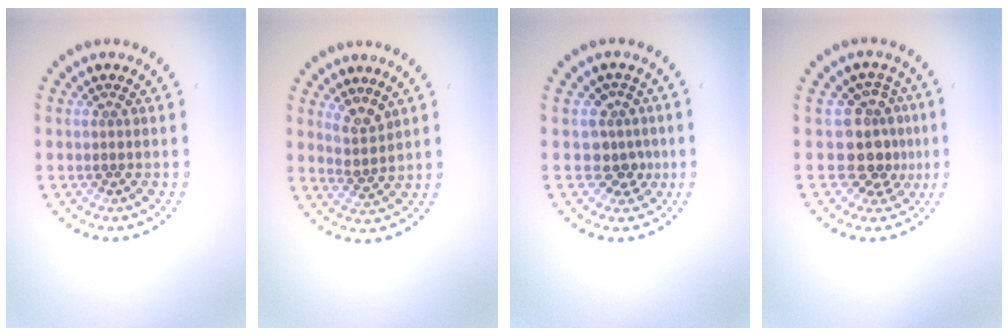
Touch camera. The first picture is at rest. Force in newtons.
{"total": 2.2, "press": 1.6, "slide": 1.5}
{"total": 2.5, "press": 1.8, "slide": 1.7}
{"total": 3.8, "press": 2.9, "slide": 2.5}